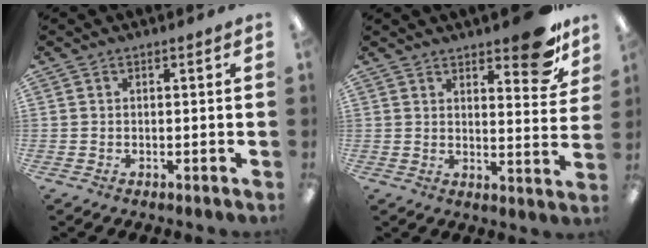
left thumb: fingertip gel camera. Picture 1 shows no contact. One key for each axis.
{"total": 11.3, "fx": 8.4, "fy": 4.0, "fz": 6.5, "tx": -0.067, "ty": -0.056, "tz": 0.140}